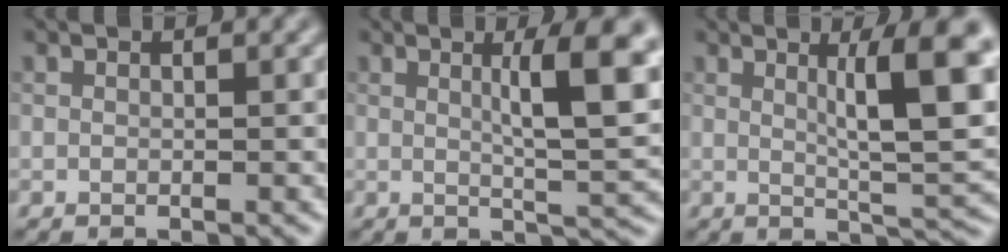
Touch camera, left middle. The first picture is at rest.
{"total": 7.6, "force": [1.9, 1.5, 7.2], "torque": [-0.095, -0.001, 0.031]}
{"total": 8.8, "force": [2.3, 1.7, 8.3], "torque": [-0.111, -0.002, 0.039]}